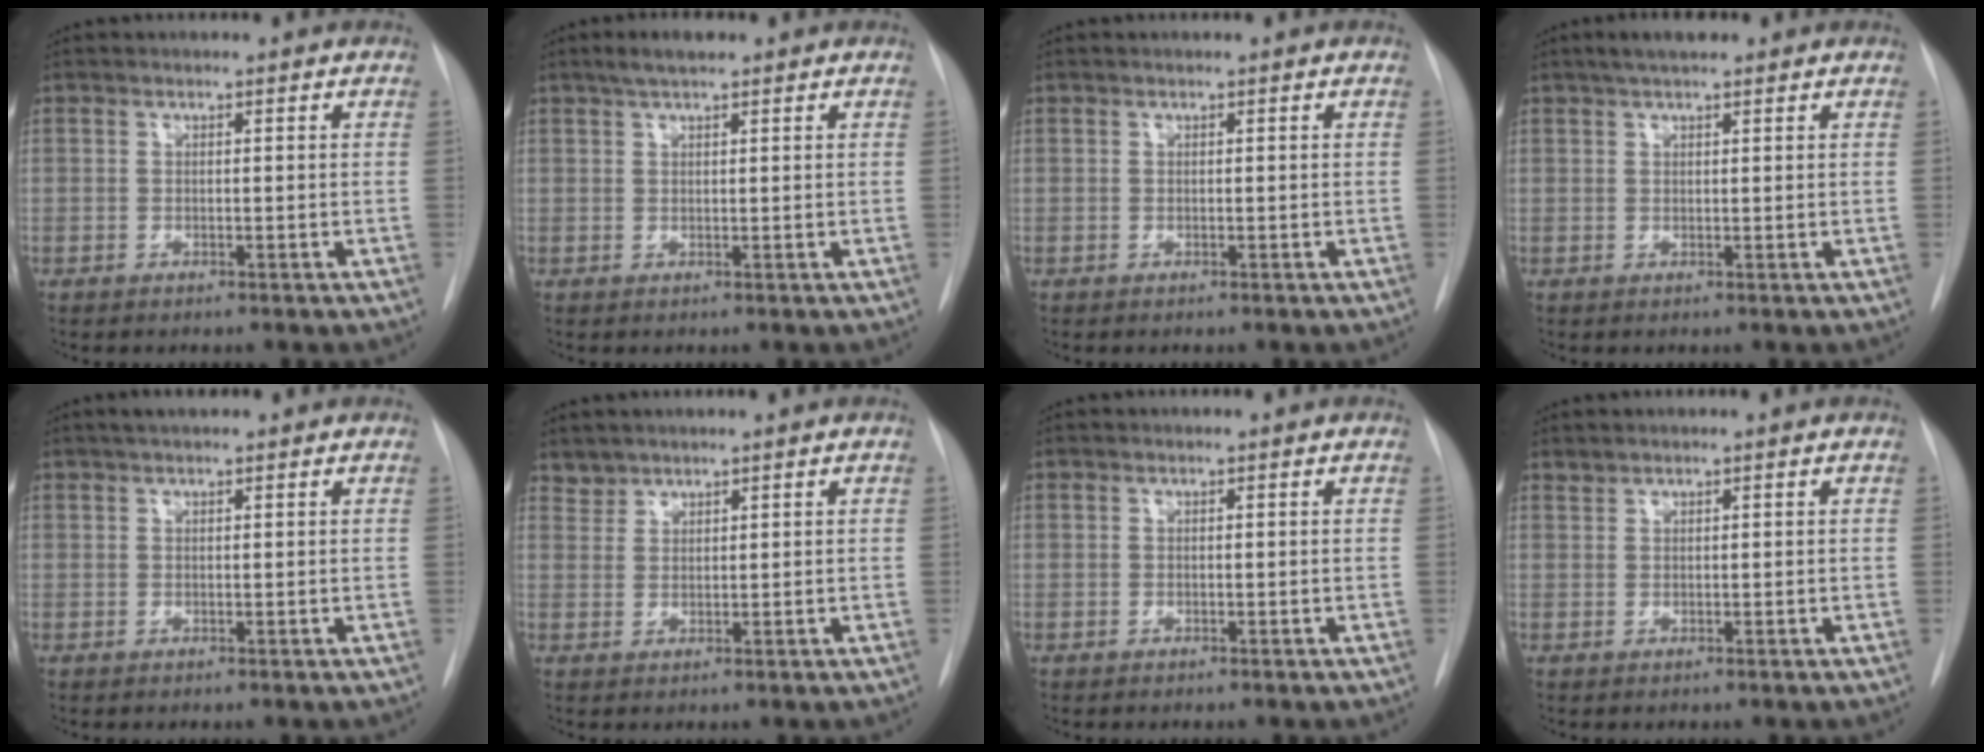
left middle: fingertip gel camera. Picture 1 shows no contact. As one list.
[{"total": 3.0, "force": [2.1, 0.8, 1.9], "torque": [-0.040, 0.010, 0.038]}, {"total": 0.0}, {"total": 3.5, "force": [2.6, 0.9, 2.2], "torque": [-0.043, 0.015, 0.042]}, {"total": 2.3, "force": [1.8, 0.5, 1.3], "torque": [-0.023, 0.015, 0.028]}, {"total": 1.9, "force": [1.7, 0.6, -0.4], "torque": [0.011, 0.008, 0.033]}, {"total": 0.0}, {"total": 0.6, "force": [0.6, 0.0, -0.1], "torque": [-0.002, 0.003, 0.013]}]